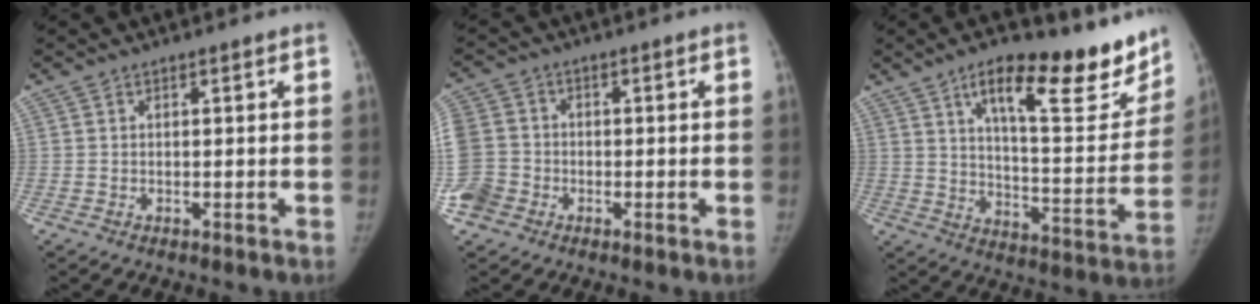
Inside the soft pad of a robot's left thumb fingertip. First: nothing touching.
{"total": 11.3, "force": [-2.8, 9.9, 4.6], "torque": [-0.122, 0.020, -0.051]}
{"total": 22.2, "force": [14.7, 7.3, 14.9], "torque": [-0.159, -0.073, 0.219]}